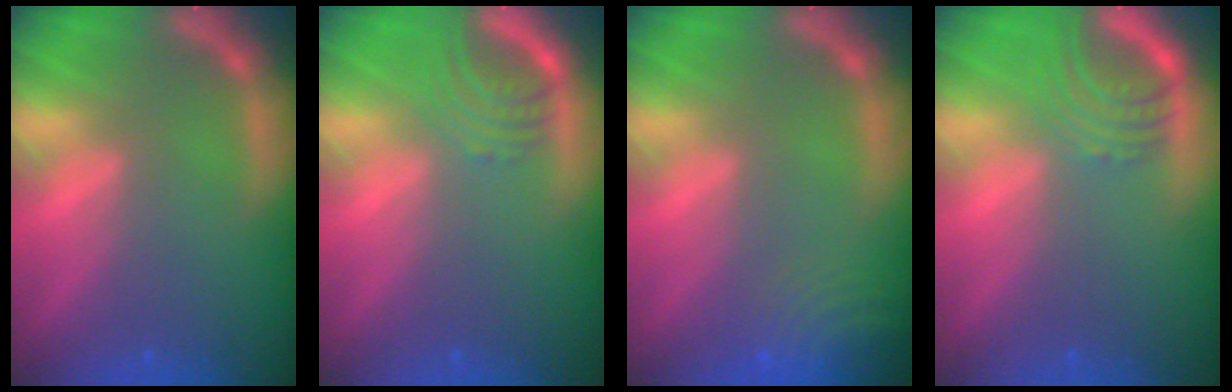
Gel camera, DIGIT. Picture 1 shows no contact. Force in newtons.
{"total": 3.5}
{"total": 7.0}
{"total": 4.5}